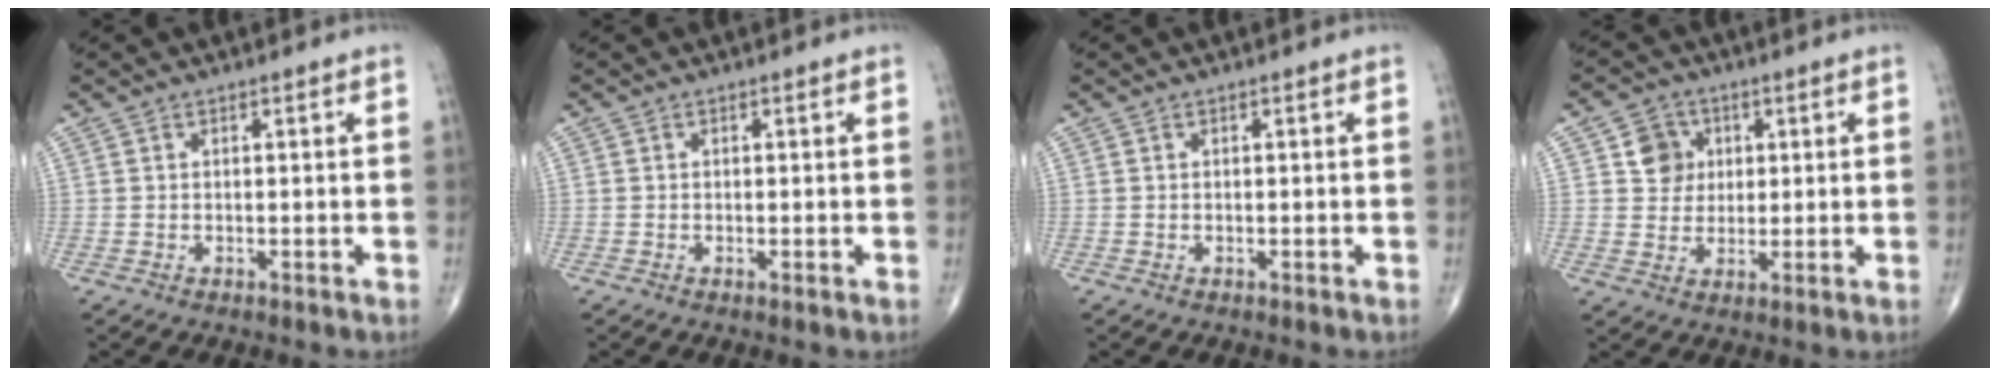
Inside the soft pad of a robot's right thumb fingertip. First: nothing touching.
{"total": 0.0}
{"total": 0.0}
{"total": 6.0, "force": [1.7, 5.4, 1.9], "torque": [-0.003, -0.001, 0.025]}